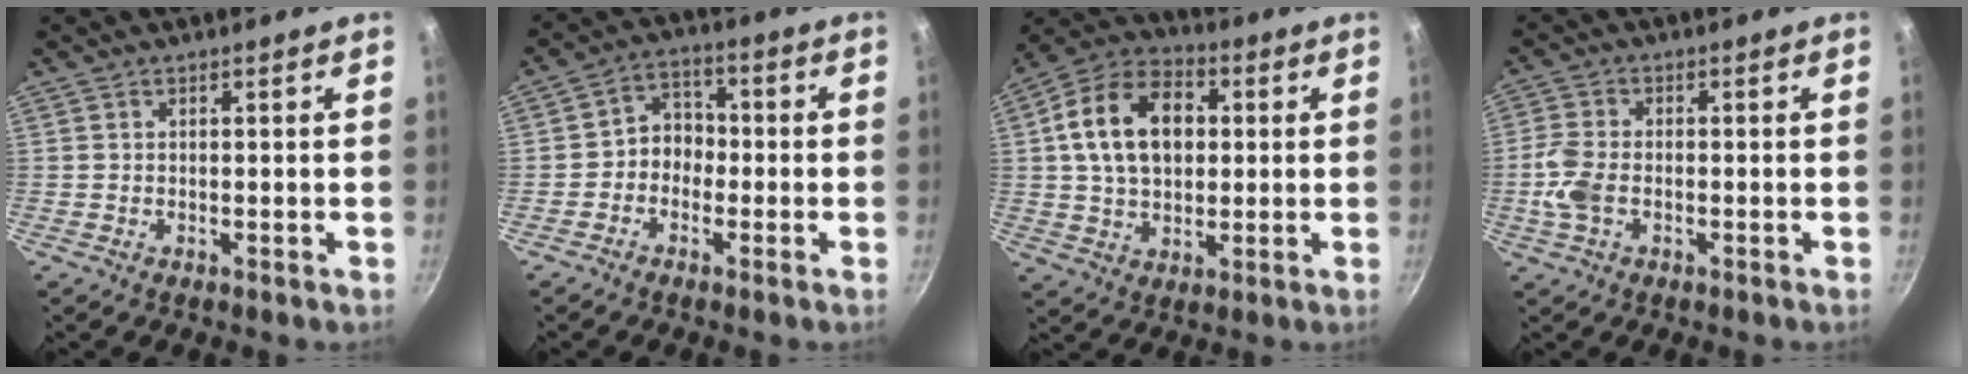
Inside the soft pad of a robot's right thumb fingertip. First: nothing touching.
{"total": 5.7, "force": [-1.4, 4.7, 2.8], "torque": [-0.010, 0.028, -0.037]}
{"total": 16.5, "force": [2.7, 11.5, 11.6], "torque": [-0.171, 0.019, 0.033]}
{"total": 5.9, "force": [-1.4, 3.6, 4.4], "torque": [-0.099, 0.010, -0.035]}